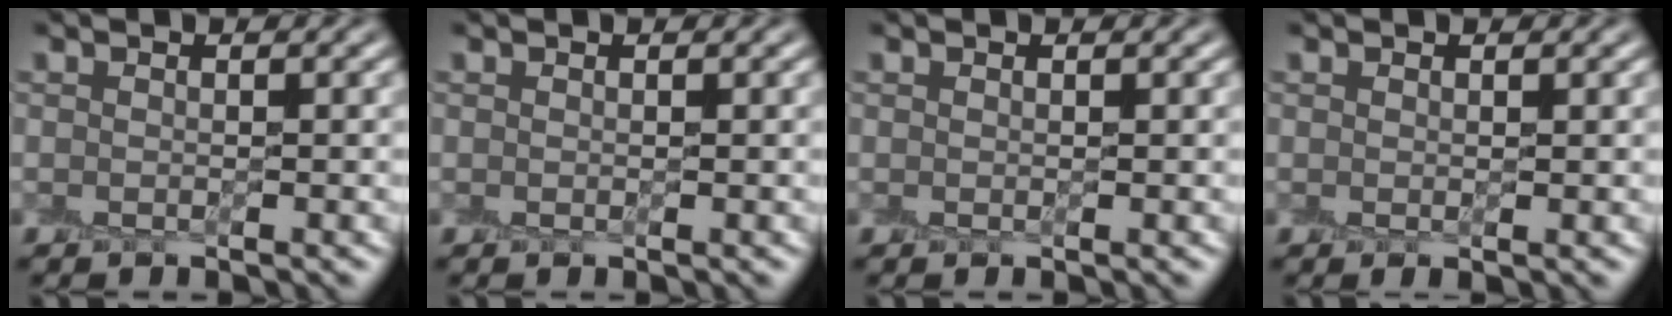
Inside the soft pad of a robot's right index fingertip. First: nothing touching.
{"total": 0.0}
{"total": 0.0}
{"total": 0.6, "force": [0.5, 0.0, 0.2], "torque": [-0.003, 0.003, 0.010]}